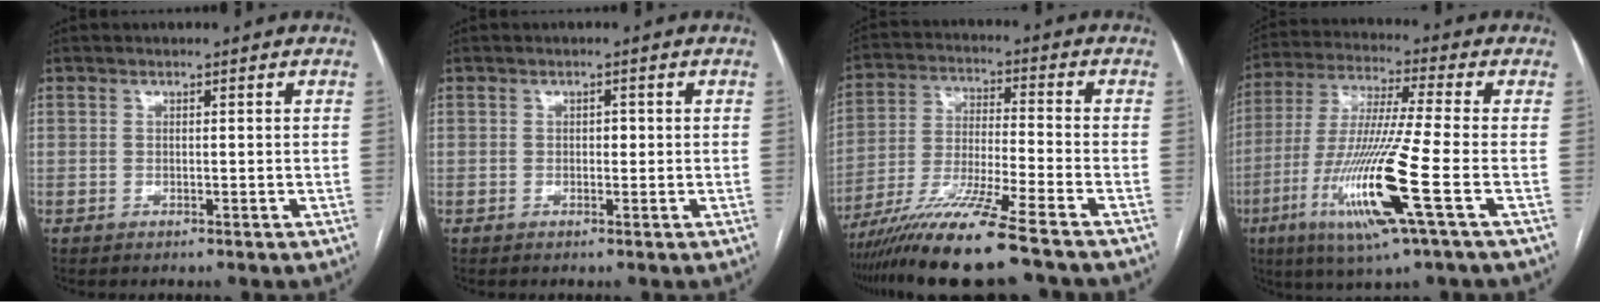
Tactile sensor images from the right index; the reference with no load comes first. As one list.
[{"total": 1.0, "force": [0.0, 0.7, 0.7], "torque": [-0.006, 0.001, -0.004]}, {"total": 13.6, "force": [-10.6, -1.3, 8.4], "torque": [-0.151, -0.032, -0.188]}, {"total": 16.1, "force": [-5.6, -0.6, 15.1], "torque": [-0.312, -0.025, -0.106]}]